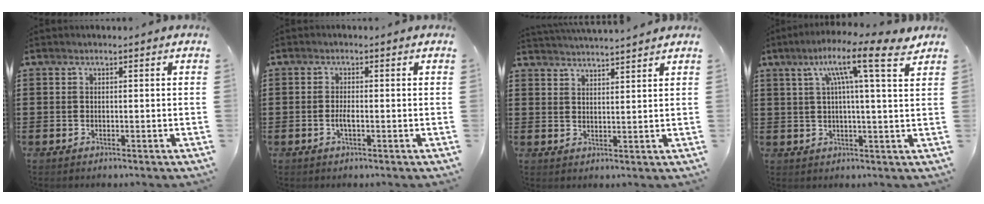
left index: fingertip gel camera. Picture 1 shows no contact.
{"total": 1.6, "force": [-0.5, 0.4, 1.5], "torque": [-0.036, -0.003, -0.011]}
{"total": 2.9, "force": [2.8, -0.4, -0.2], "torque": [-0.007, -0.012, 0.052]}
{"total": 9.8, "force": [5.4, 0.9, 8.2], "torque": [-0.144, -0.021, 0.079]}